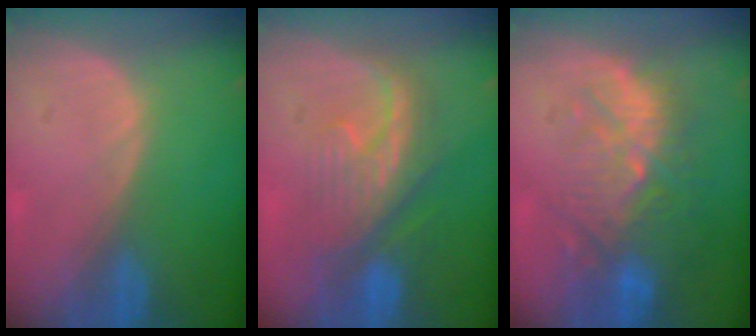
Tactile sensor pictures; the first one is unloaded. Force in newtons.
{"total": 8.0, "press": 8.0, "slide": 1.0}
{"total": 11.0, "press": 9.8, "slide": 5.0}